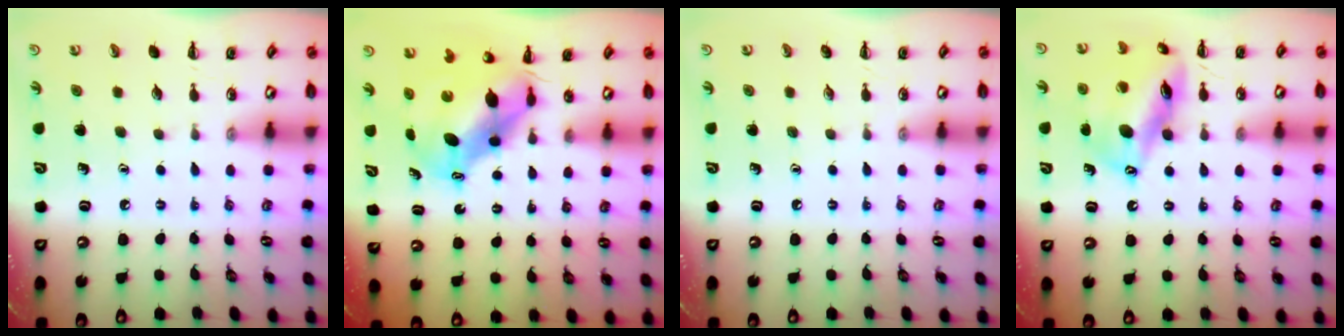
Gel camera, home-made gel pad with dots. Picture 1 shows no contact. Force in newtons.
{"total": 8.1, "press": 7.9, "slide": 2.0}
{"total": 0.0}
{"total": 15.0, "press": 14.6, "slide": 3.4}